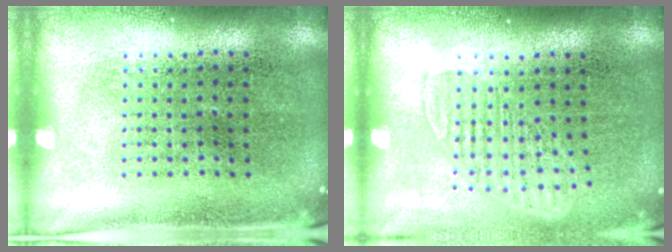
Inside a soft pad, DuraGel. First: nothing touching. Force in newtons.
{"total": 1.3, "press": 1.1, "slide": 0.7}